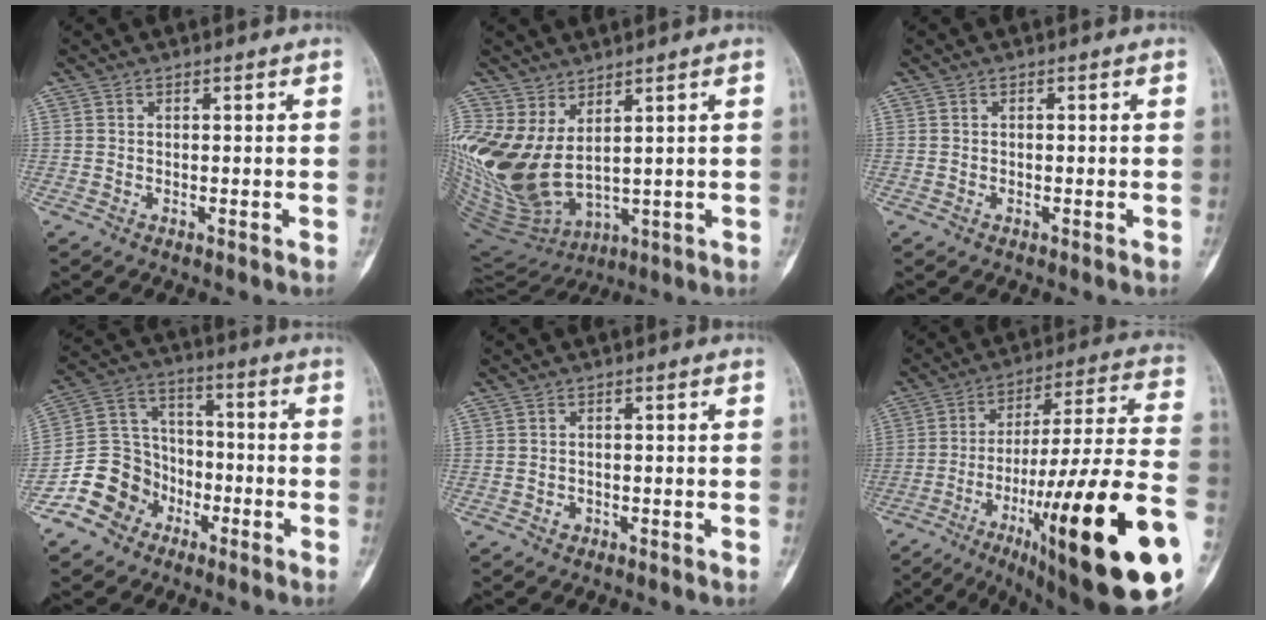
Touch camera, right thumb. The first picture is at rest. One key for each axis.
{"total": 15.7, "fx": 4.0, "fy": 8.6, "fz": 12.5, "tx": -0.267, "ty": -0.041, "tz": 0.108}
{"total": 0.0}
{"total": 12.2, "fx": -6.3, "fy": 10.0, "fz": 3.0, "tx": -0.014, "ty": 0.081, "tz": -0.116}
{"total": 1.0, "fx": -0.3, "fy": 0.9, "fz": 0.3, "tx": -0.004, "ty": 0.006, "tz": 0.000}
{"total": 32.3, "fx": -12.5, "fy": 5.5, "fz": 29.2, "tx": -0.386, "ty": 0.046, "tz": -0.185}